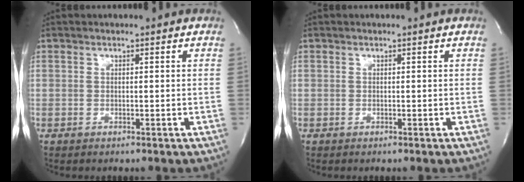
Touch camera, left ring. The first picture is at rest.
{"total": 0.0}